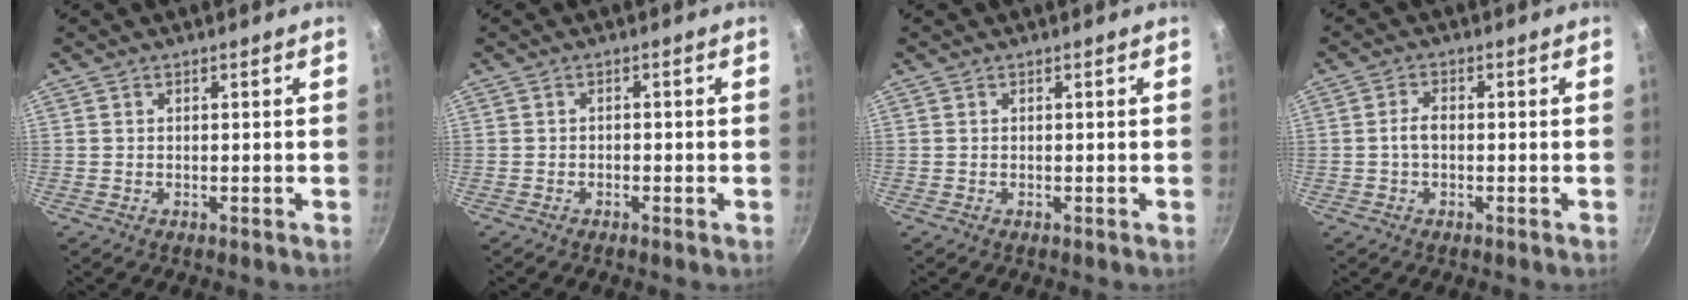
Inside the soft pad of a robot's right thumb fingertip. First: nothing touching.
{"total": 0.9, "force": [-0.6, 0.6, 0.3], "torque": [-0.008, 0.006, -0.011]}
{"total": 0.0}
{"total": 2.7, "force": [-0.3, 1.6, 2.2], "torque": [-0.039, 0.013, -0.009]}